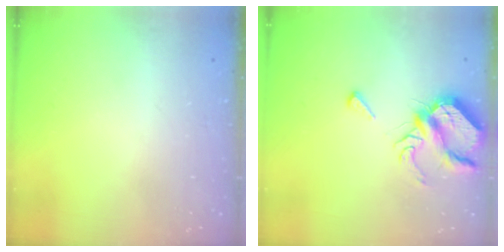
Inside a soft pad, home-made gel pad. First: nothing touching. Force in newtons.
{"total": 6.9, "press": 6.8, "slide": 1.0}